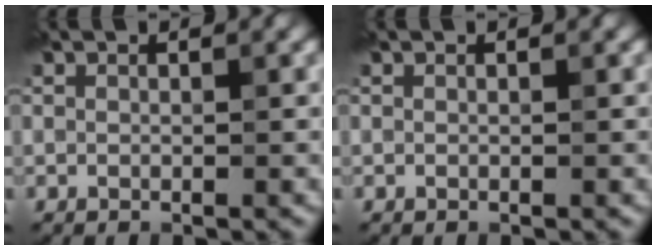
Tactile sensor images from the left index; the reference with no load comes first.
{"total": 0.0}